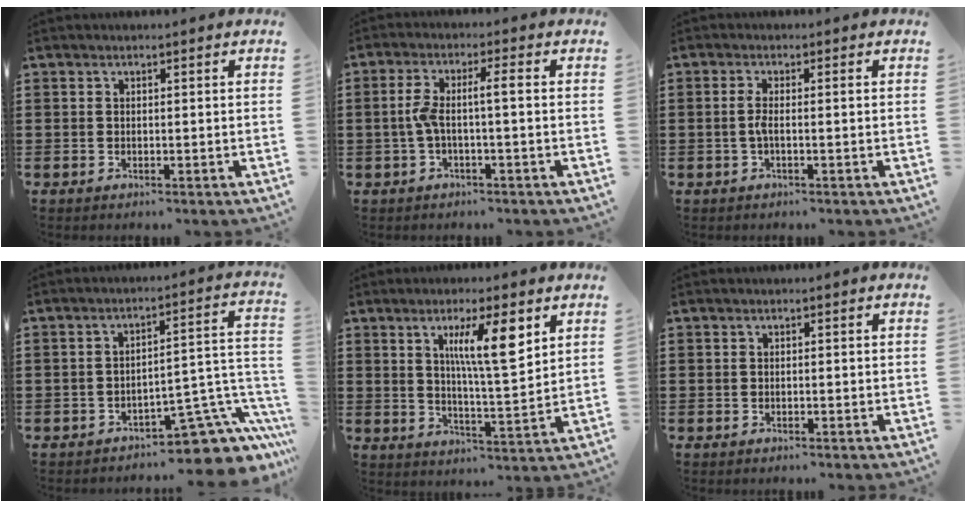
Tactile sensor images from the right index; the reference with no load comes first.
{"total": 4.5, "force": [-0.8, 0.4, 4.4], "torque": [-0.095, -0.003, -0.025]}
{"total": 2.4, "force": [-0.4, 0.2, 2.3], "torque": [-0.058, -0.006, -0.014]}
{"total": 8.7, "force": [-5.9, 2.8, 5.8], "torque": [-0.069, 0.004, -0.107]}
{"total": 9.4, "force": [4.2, 1.8, 8.2], "torque": [-0.146, -0.002, 0.064]}
{"total": 0.0}